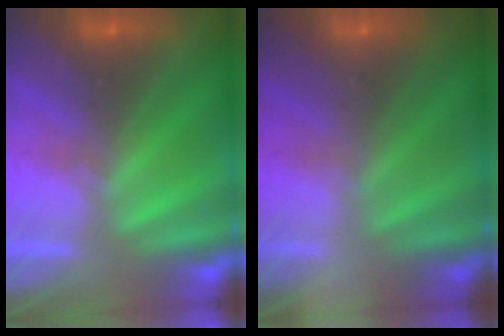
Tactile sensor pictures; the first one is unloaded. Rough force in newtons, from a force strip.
{"total": 2.1}